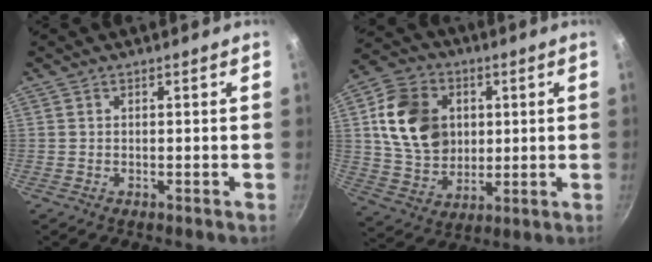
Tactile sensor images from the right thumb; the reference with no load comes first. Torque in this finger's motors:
{"motor_torque": [-0.78, 1.31, 0.68, -0.35, 0.07]}